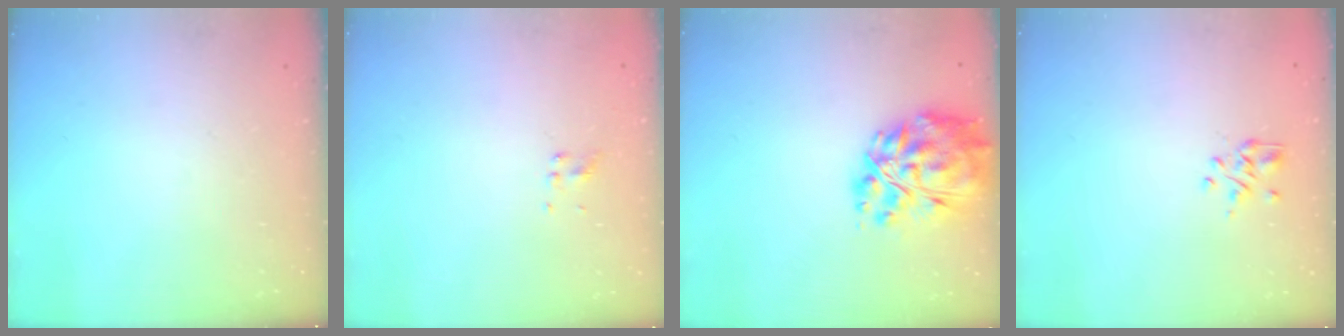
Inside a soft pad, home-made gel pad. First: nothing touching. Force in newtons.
{"total": 2.8, "press": 2.4, "slide": 1.5}
{"total": 19.3, "press": 18.2, "slide": 6.4}
{"total": 1.9, "press": 1.7, "slide": 0.9}